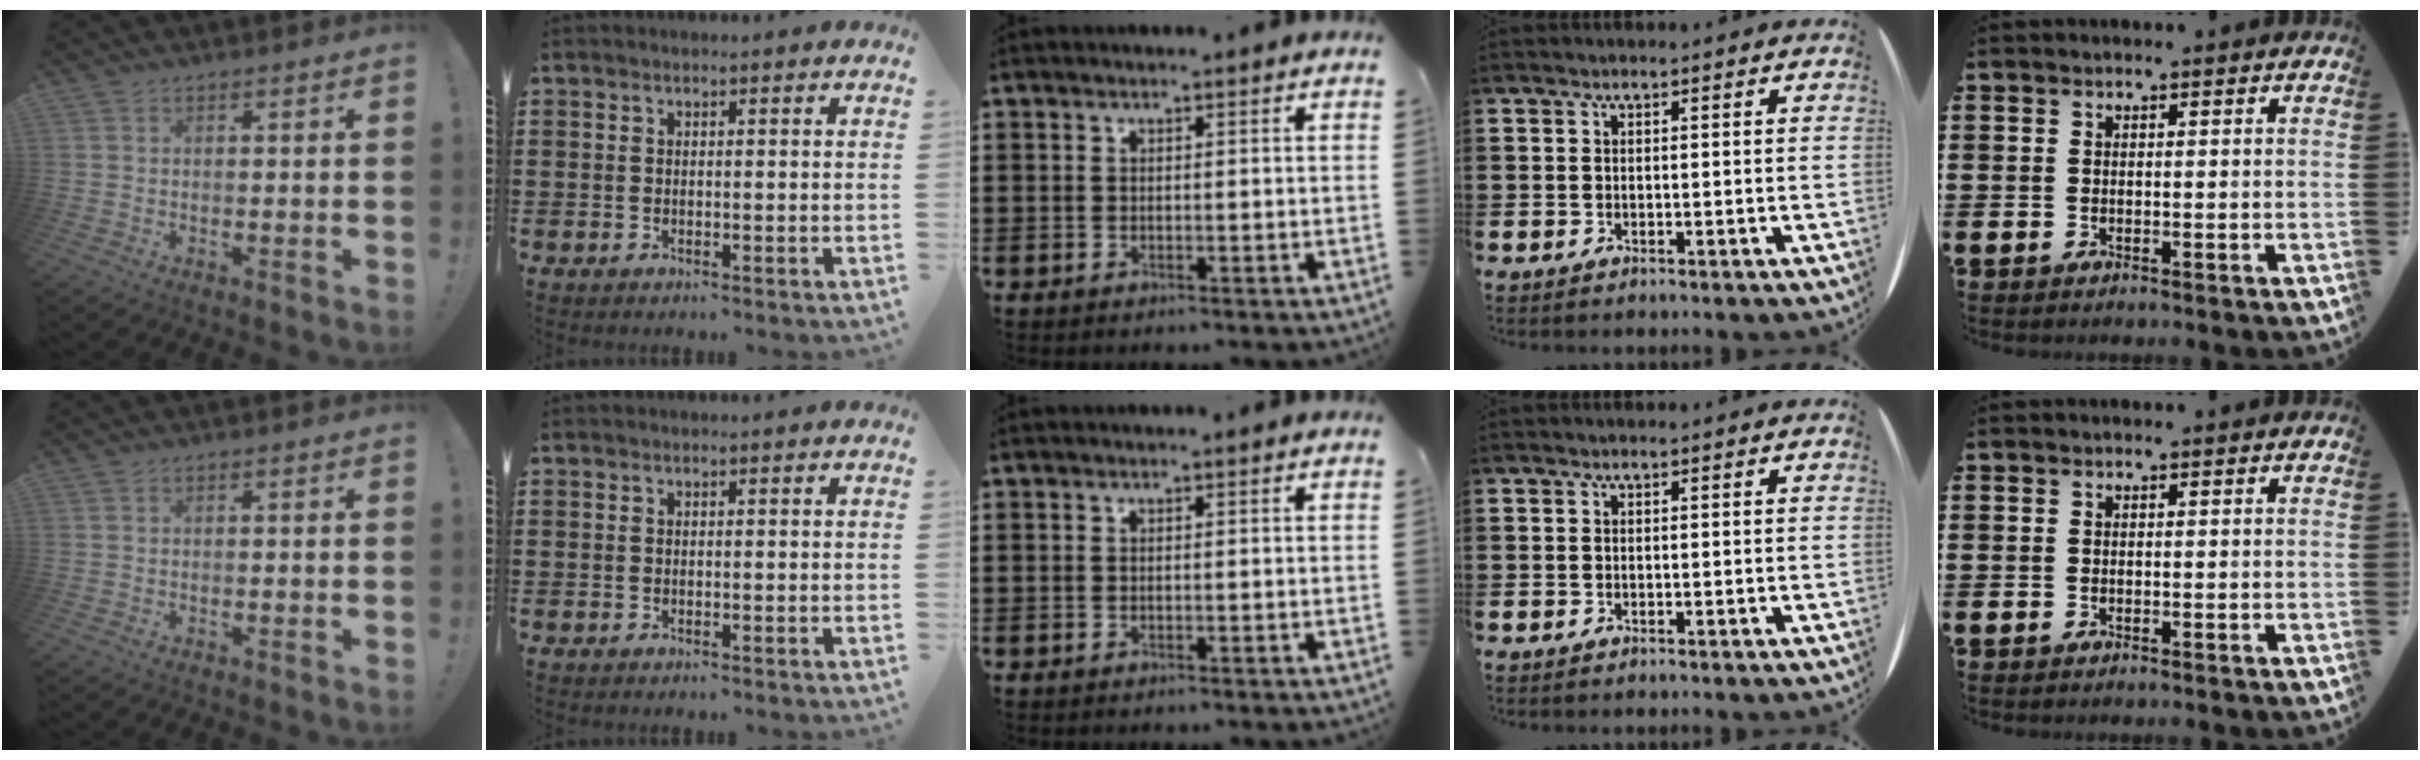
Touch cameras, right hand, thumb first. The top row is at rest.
{}